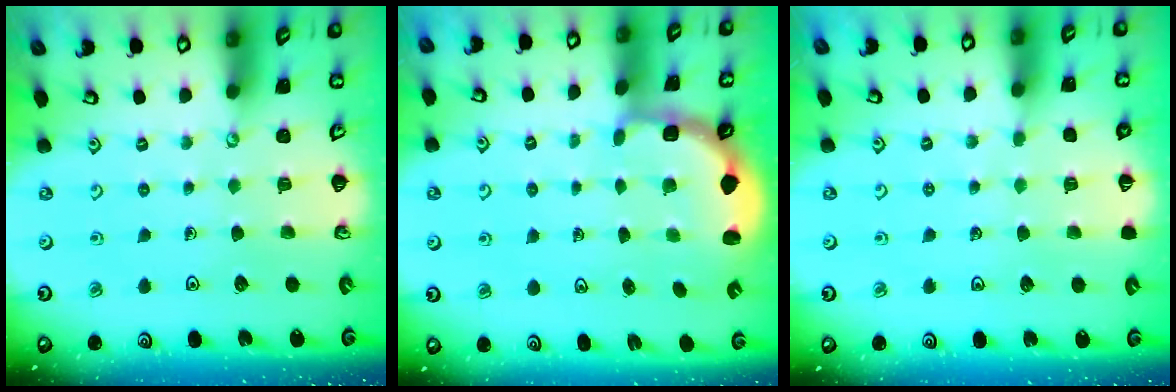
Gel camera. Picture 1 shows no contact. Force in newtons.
{"total": 2.7, "press": 2.1, "slide": 1.7}
{"total": 2.5, "press": 2.5, "slide": 0.4}